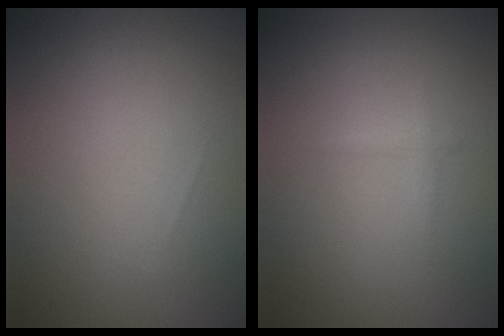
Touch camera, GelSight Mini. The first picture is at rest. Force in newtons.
{"total": 0.7, "press": 0.7, "slide": 0.0}